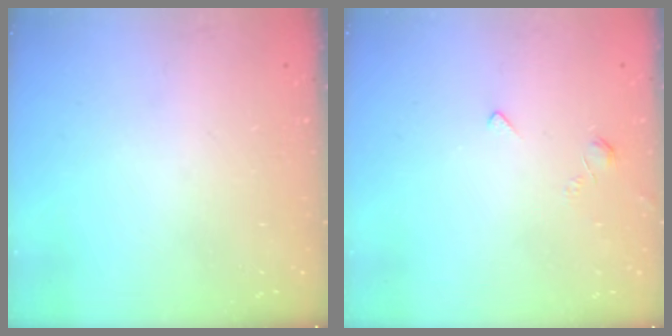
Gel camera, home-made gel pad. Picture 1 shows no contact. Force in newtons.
{"total": 1.6, "press": 1.5, "slide": 0.5}